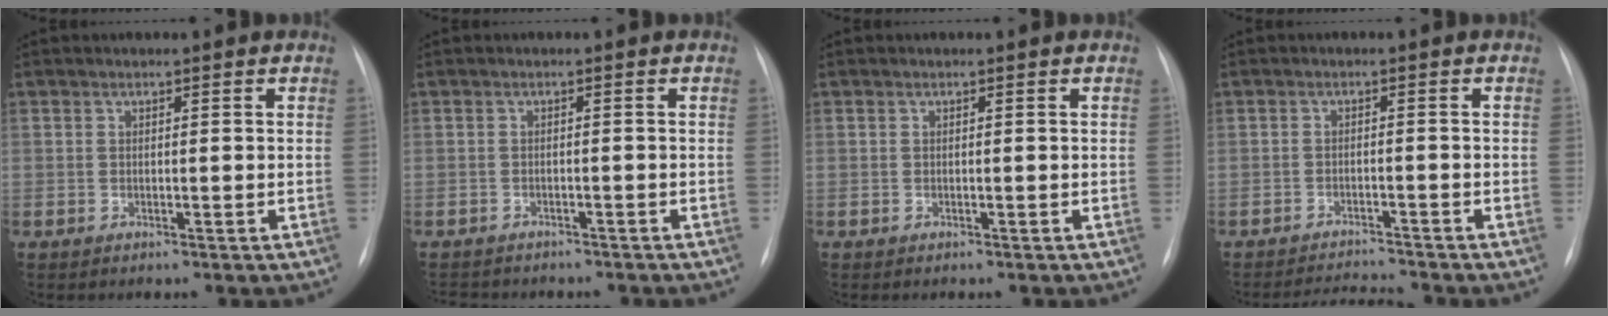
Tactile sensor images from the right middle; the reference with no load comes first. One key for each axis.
{"total": 7.1, "fx": -6.1, "fy": 2.6, "fz": 2.4, "tx": -0.039, "ty": 0.004, "tz": -0.075}
{"total": 0.0}
{"total": 3.9, "fx": -3.7, "fy": -1.3, "fz": -0.4, "tx": 0.000, "ty": -0.011, "tz": -0.060}